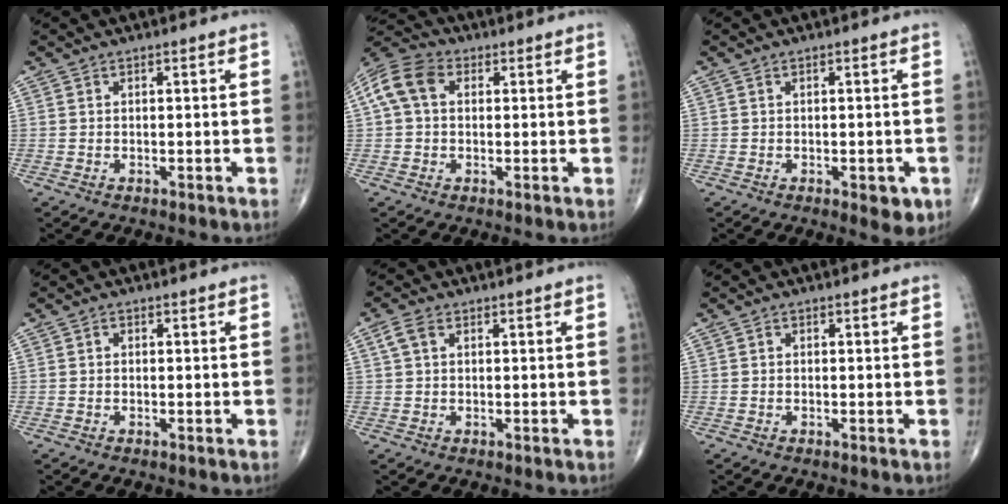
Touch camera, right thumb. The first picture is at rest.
{"total": 8.7, "force": [1.8, 6.1, 5.8], "torque": [-0.123, 0.028, 0.026]}
{"total": 3.9, "force": [-1.4, 1.7, 3.2], "torque": [-0.023, -0.004, -0.011]}
{"total": 0.8, "force": [0.1, 0.6, 0.4], "torque": [-0.003, 0.003, -0.002]}
{"total": 2.8, "force": [1.0, 1.8, 2.0], "torque": [-0.046, 0.011, 0.020]}
{"total": 0.5, "force": [0.0, 0.4, 0.3], "torque": [0.000, 0.002, -0.002]}